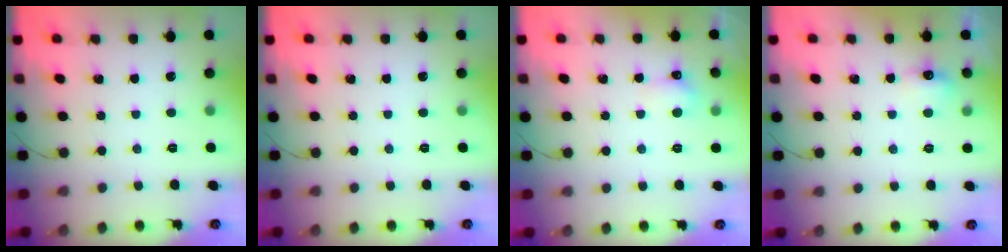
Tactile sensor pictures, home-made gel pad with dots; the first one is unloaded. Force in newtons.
{"total": 0.0}
{"total": 4.6, "press": 4.4, "slide": 1.3}
{"total": 5.3, "press": 5.2, "slide": 1.2}